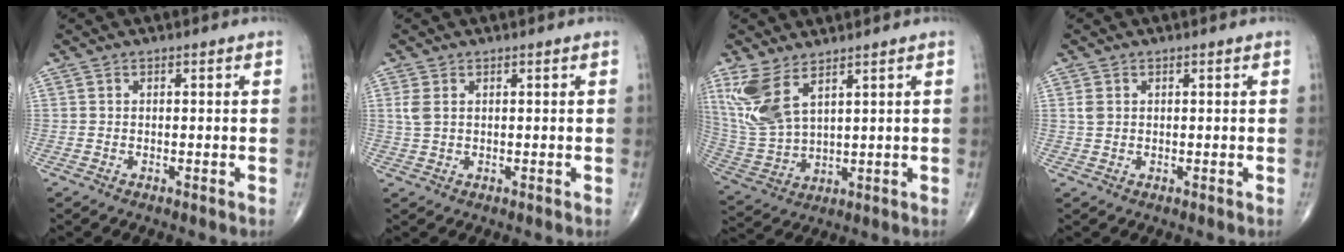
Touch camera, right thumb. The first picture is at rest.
{"total": 2.4, "force": [0.7, 1.4, 1.8], "torque": [-0.048, 0.006, 0.019]}
{"total": 10.7, "force": [6.0, 4.4, 7.6], "torque": [-0.175, -0.024, 0.143]}
{"total": 1.6, "force": [0.4, 1.2, 0.9], "torque": [-0.020, 0.002, 0.012]}